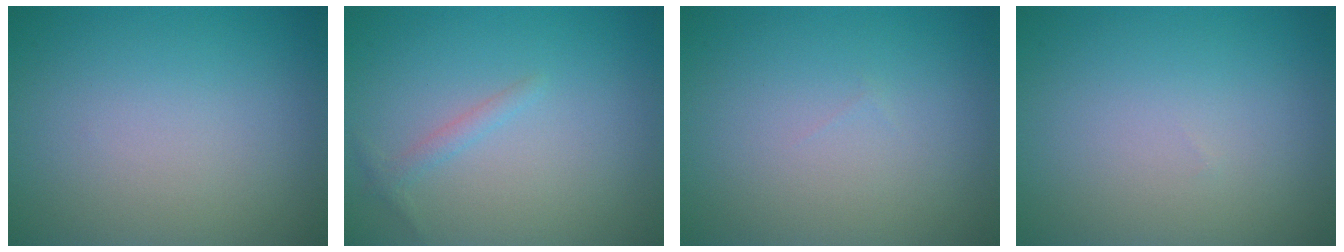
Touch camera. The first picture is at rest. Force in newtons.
{"total": 1.1, "press": 1.1, "slide": 0.1}
{"total": 0.0}
{"total": 0.0}